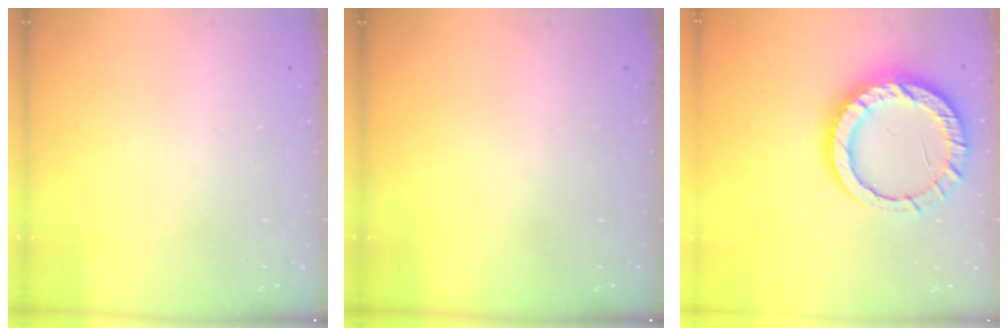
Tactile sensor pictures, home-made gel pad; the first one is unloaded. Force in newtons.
{"total": 0.0}
{"total": 15.1, "press": 15.0, "slide": 1.1}